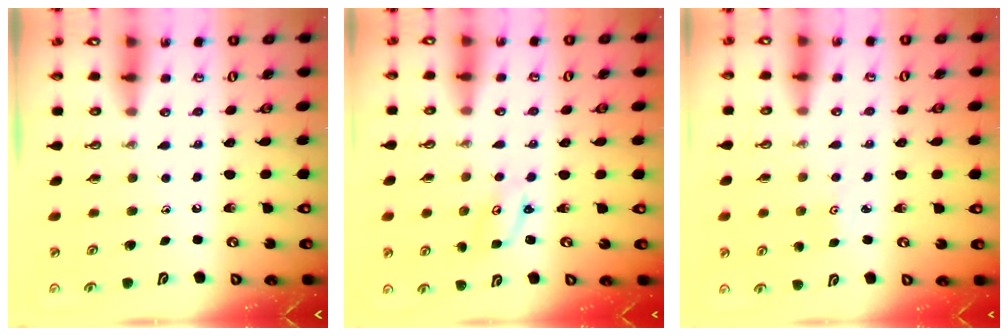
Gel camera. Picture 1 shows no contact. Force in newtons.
{"total": 2.6, "press": 2.5, "slide": 0.3}
{"total": 2.7, "press": 2.6, "slide": 0.4}